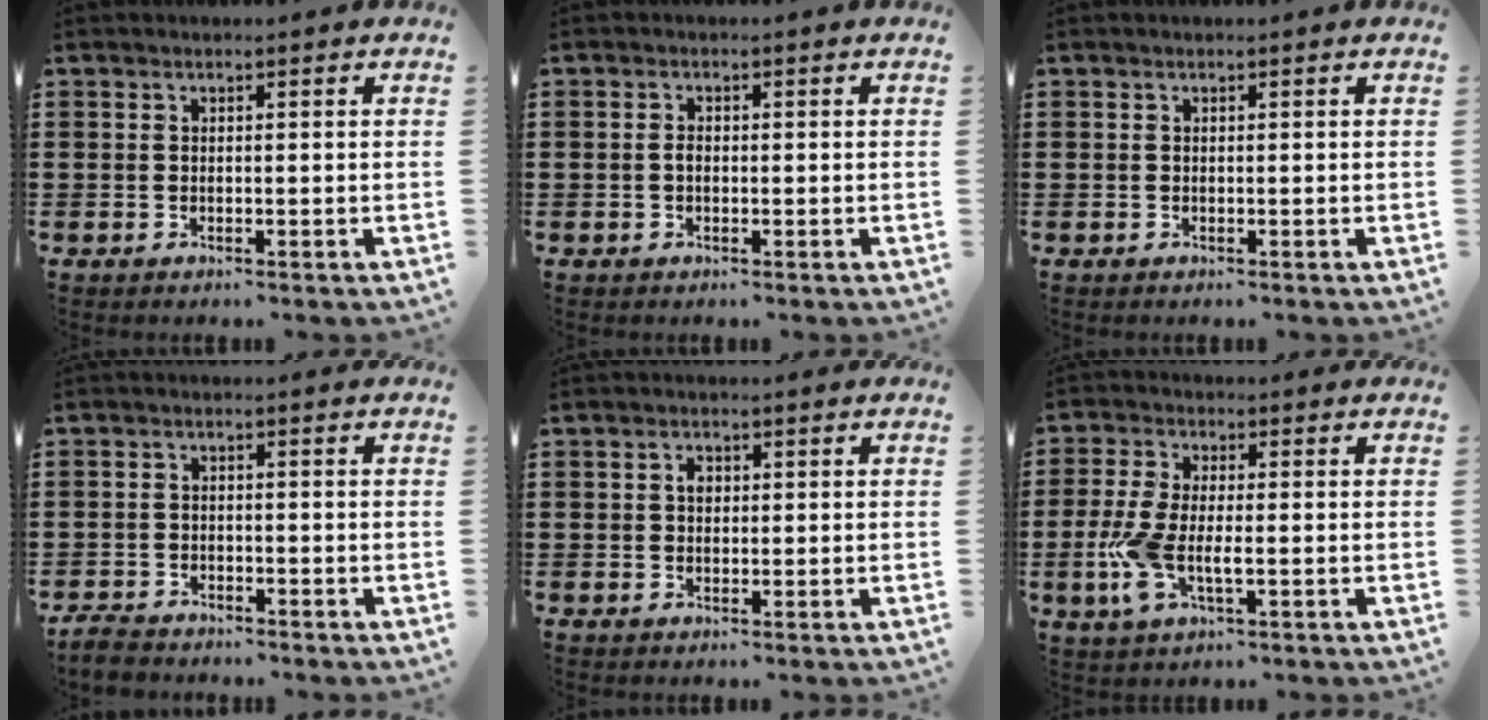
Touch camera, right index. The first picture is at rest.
{"total": 1.2, "force": [-0.2, 0.6, 1.1], "torque": [-0.022, -0.001, -0.003]}
{"total": 0.0}
{"total": 2.6, "force": [-2.5, 0.4, 0.5], "torque": [-0.020, -0.002, -0.054]}
{"total": 1.4, "force": [0.3, 0.9, 1.1], "torque": [-0.023, 0.005, 0.005]}
{"total": 6.9, "force": [-1.8, 2.8, 6.1], "torque": [-0.152, -0.013, -0.039]}